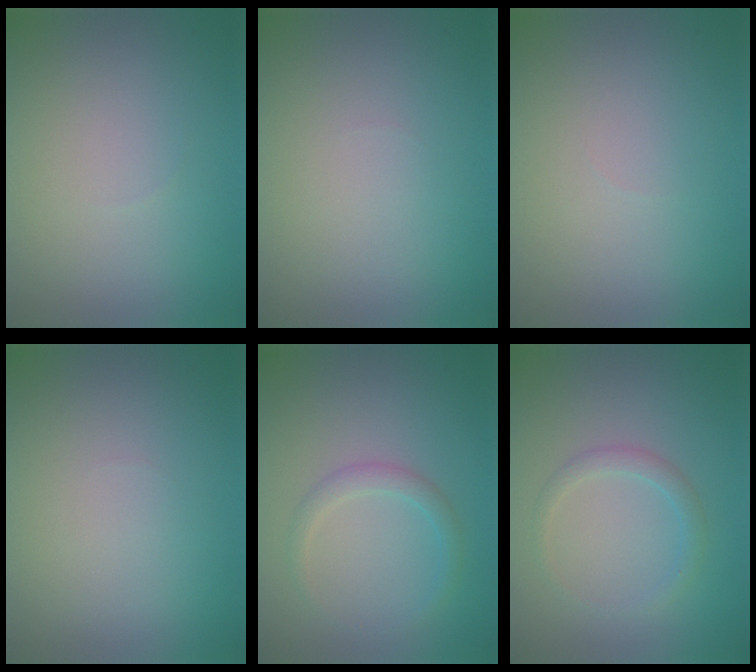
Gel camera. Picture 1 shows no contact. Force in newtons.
{"total": 0.0}
{"total": 0.0}
{"total": 0.0}
{"total": 1.7, "press": 1.7, "slide": 0.1}
{"total": 1.5, "press": 1.5, "slide": 0.1}